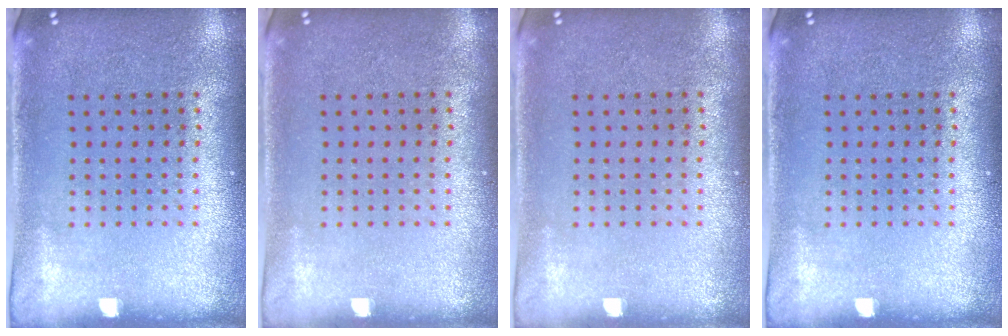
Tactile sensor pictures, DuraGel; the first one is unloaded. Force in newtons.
{"total": 0.0}
{"total": 0.0}
{"total": 0.0}